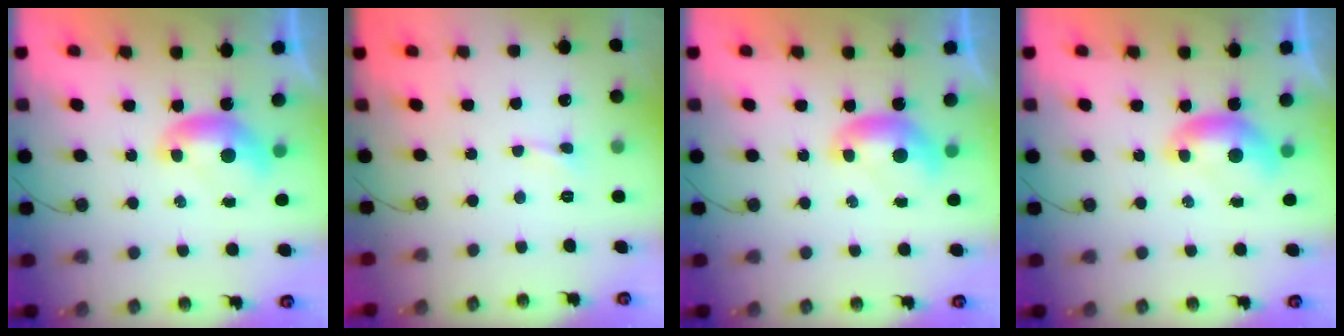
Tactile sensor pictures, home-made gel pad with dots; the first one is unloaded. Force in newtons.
{"total": 1.3, "press": 1.2, "slide": 0.4}
{"total": 0.0}
{"total": 0.0}